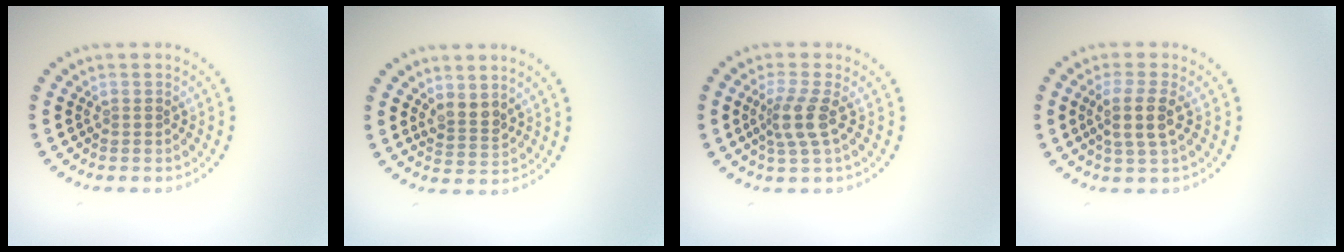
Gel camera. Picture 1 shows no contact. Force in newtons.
{"total": 2.0, "press": 1.7, "slide": 1.2}
{"total": 2.8, "press": 2.1, "slide": 1.8}
{"total": 2.8, "press": 2.5, "slide": 1.2}